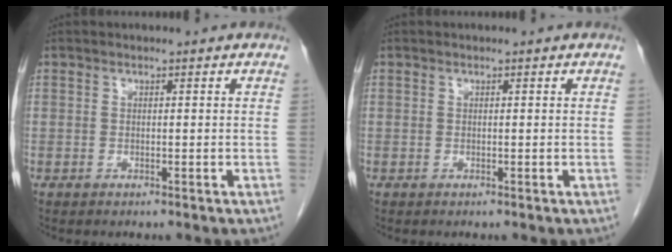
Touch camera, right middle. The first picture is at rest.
{"total": 0.0}